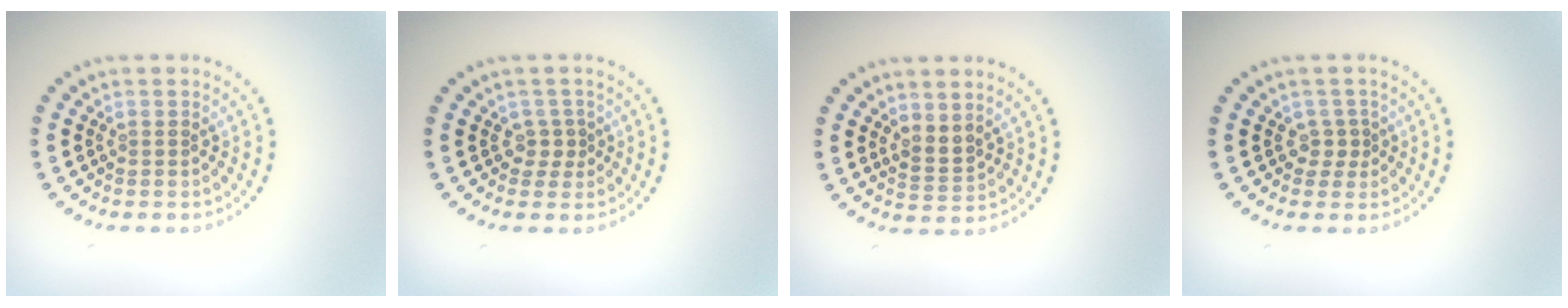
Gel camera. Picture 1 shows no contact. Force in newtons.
{"total": 1.4, "press": 1.1, "slide": 0.9}
{"total": 2.0, "press": 1.4, "slide": 1.3}
{"total": 1.4, "press": 0.9, "slide": 1.0}